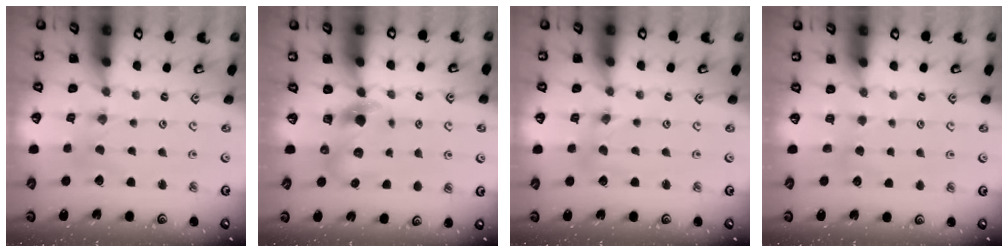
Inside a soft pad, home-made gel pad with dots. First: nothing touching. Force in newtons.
{"total": 5.5, "press": 5.4, "slide": 0.7}
{"total": 1.5, "press": 1.4, "slide": 0.3}
{"total": 2.9, "press": 2.9, "slide": 0.4}